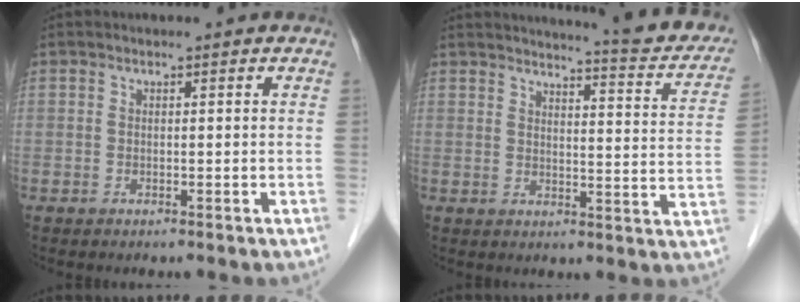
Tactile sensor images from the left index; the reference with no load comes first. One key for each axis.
{"total": 15.7, "fx": 14.2, "fy": 1.5, "fz": 6.5, "tx": -0.074, "ty": -0.052, "tz": 0.150}